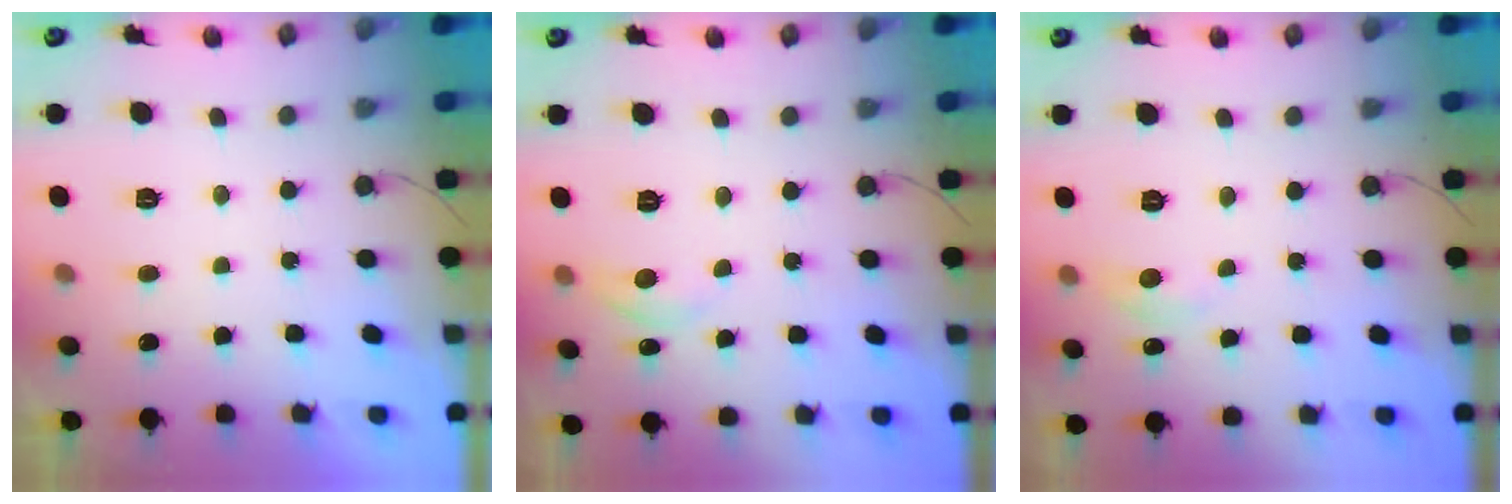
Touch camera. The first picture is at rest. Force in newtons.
{"total": 4.7, "press": 4.7, "slide": 0.7}
{"total": 4.8, "press": 4.7, "slide": 0.6}